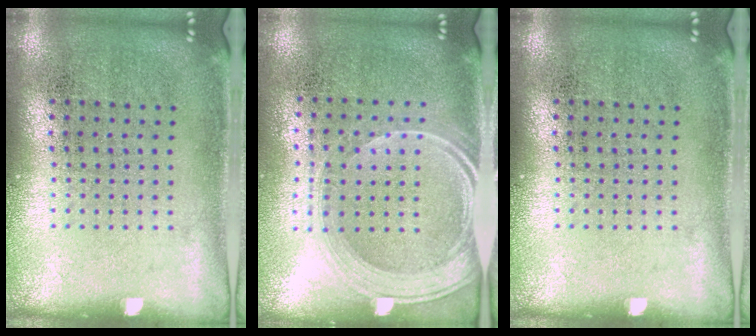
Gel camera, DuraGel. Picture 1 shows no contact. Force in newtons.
{"total": 2.0, "press": 1.7, "slide": 1.1}
{"total": 0.0}